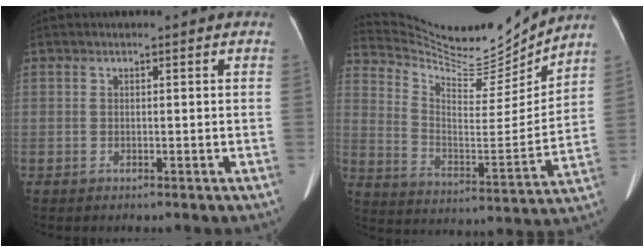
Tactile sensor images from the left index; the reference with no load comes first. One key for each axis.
{"total": 18.4, "fx": 17.7, "fy": 1.9, "fz": 4.8, "tx": -0.101, "ty": -0.037, "tz": 0.283}